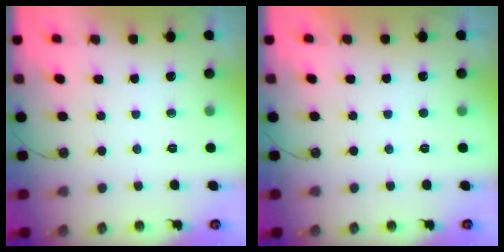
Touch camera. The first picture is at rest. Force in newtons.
{"total": 0.0}